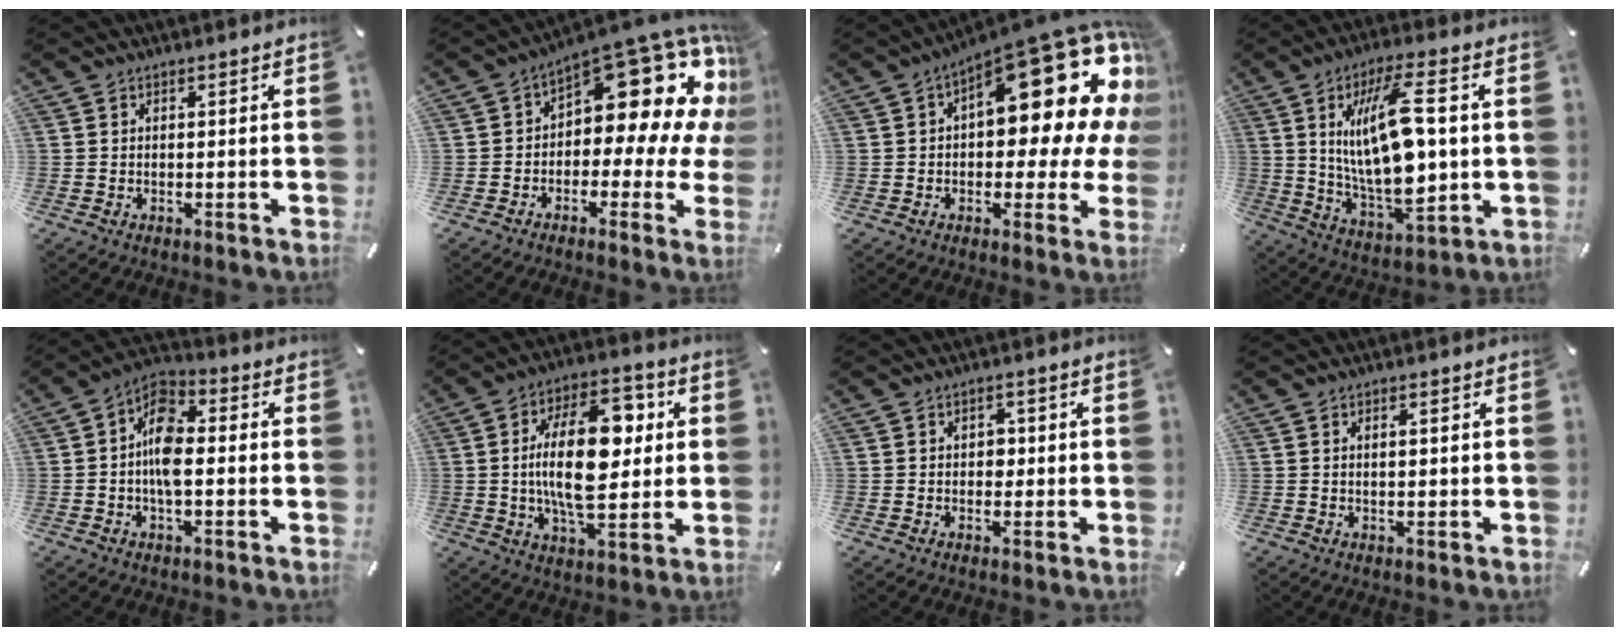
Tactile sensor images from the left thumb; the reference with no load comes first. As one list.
[{"total": 20.6, "force": [9.1, 10.2, 15.4], "torque": [-0.198, -0.078, 0.154]}, {"total": 26.6, "force": [9.8, 11.9, 21.6], "torque": [-0.276, -0.078, 0.166]}, {"total": 18.6, "force": [3.6, 7.1, 16.8], "torque": [-0.319, -0.017, 0.050]}, {"total": 8.7, "force": [-1.0, 4.6, 7.3], "torque": [-0.137, 0.006, -0.020]}, {"total": 20.3, "force": [2.3, 10.7, 17.2], "torque": [-0.295, -0.004, 0.032]}, {"total": 2.3, "force": [-0.1, 1.9, 1.4], "torque": [-0.013, 0.000, -0.009]}, {"total": 1.4, "force": [0.3, 0.4, 1.3], "torque": [-0.025, 0.002, 0.004]}]